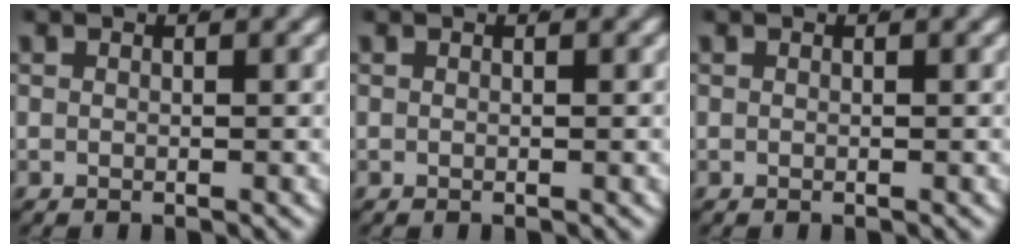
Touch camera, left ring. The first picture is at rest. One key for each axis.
{"total": 0.0}
{"total": 0.0}